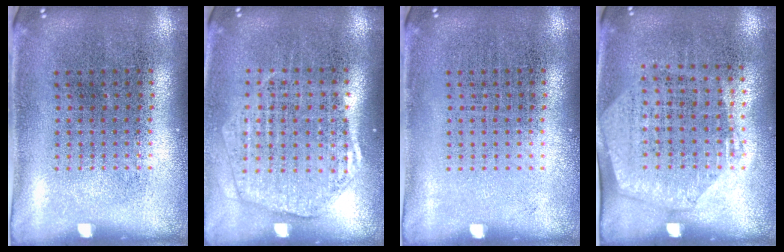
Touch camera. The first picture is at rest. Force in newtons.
{"total": 1.9, "press": 1.7, "slide": 0.8}
{"total": 0.0}
{"total": 1.5, "press": 1.3, "slide": 0.7}